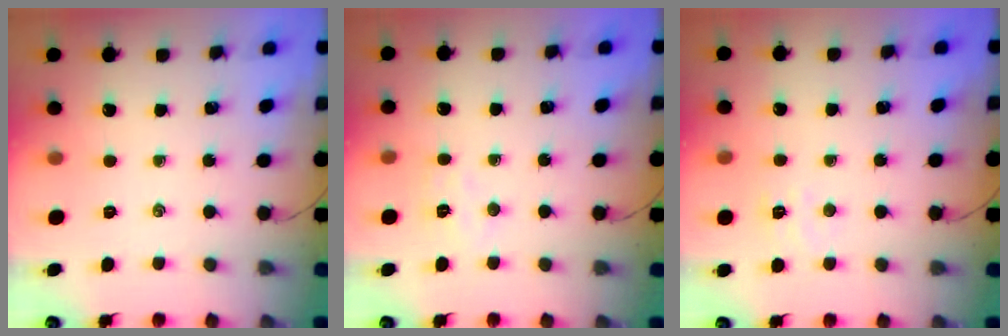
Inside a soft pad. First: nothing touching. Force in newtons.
{"total": 5.0, "press": 4.9, "slide": 1.1}
{"total": 3.9, "press": 3.7, "slide": 1.1}